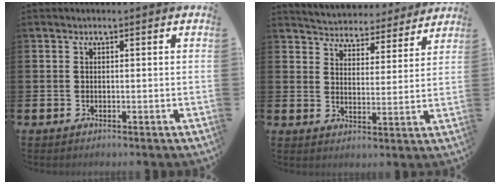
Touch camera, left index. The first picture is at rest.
{"total": 4.8, "force": [4.7, 1.0, -0.3], "torque": [-0.013, -0.044, 0.079]}